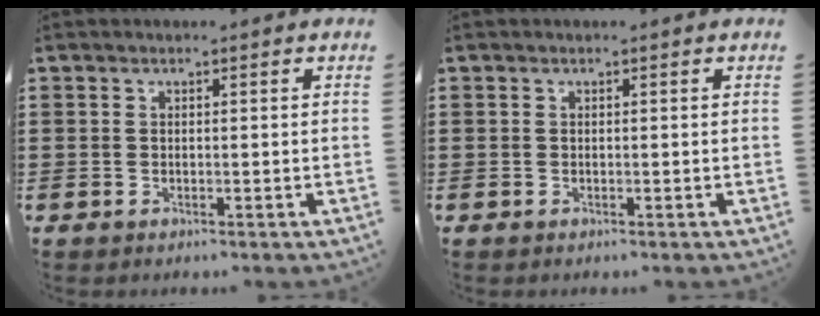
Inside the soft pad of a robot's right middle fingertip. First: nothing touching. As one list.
[{"total": 0.0}]